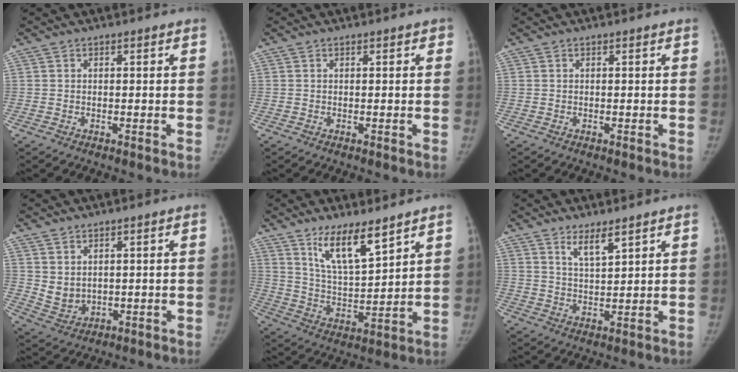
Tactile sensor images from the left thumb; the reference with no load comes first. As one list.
[{"total": 0.8, "force": [0.4, 0.4, 0.5], "torque": [-0.003, 0.001, 0.001]}, {"total": 0.0}, {"total": 4.3, "force": [1.7, 3.0, 2.6], "torque": [-0.037, -0.019, 0.046]}, {"total": 11.0, "force": [7.7, 2.8, 7.4], "torque": [-0.119, -0.060, 0.153]}, {"total": 4.6, "force": [3.3, 1.1, 3.0], "torque": [-0.048, -0.032, 0.064]}]